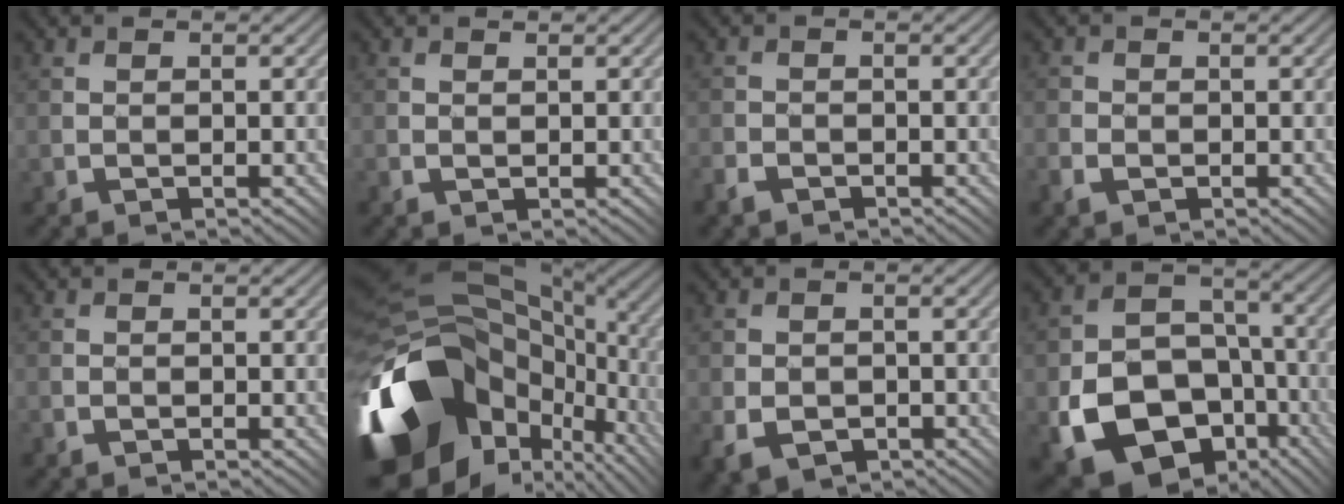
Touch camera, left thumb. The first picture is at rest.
{"total": 0.6, "force": [0.4, 0.3, 0.4], "torque": [-0.006, 0.000, 0.010]}
{"total": 2.3, "force": [-1.7, 1.3, 0.6], "torque": [-0.021, -0.003, -0.040]}
{"total": 2.5, "force": [-1.2, 2.0, 1.1], "torque": [-0.024, -0.004, -0.026]}
{"total": 0.6, "force": [-0.4, 0.4, -0.1], "torque": [0.005, -0.002, -0.010]}
{"total": 19.7, "force": [-4.9, 13.9, 13.1], "torque": [-0.299, -0.025, -0.068]}
{"total": 4.3, "force": [-1.9, 3.2, 2.2], "torque": [-0.045, -0.014, -0.031]}
{"total": 15.1, "force": [-6.2, 10.9, 8.4], "torque": [-0.156, -0.042, -0.093]}